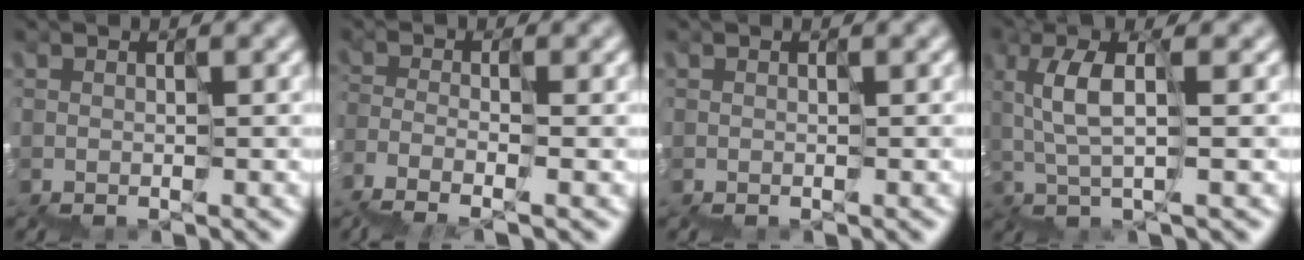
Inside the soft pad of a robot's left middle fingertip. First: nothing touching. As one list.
[{"total": 2.6, "force": [-2.6, -0.2, -0.1], "torque": [-0.020, 0.005, -0.065]}, {"total": 0.0}, {"total": 2.3, "force": [0.1, 0.7, 2.2], "torque": [-0.064, 0.012, -0.010]}]